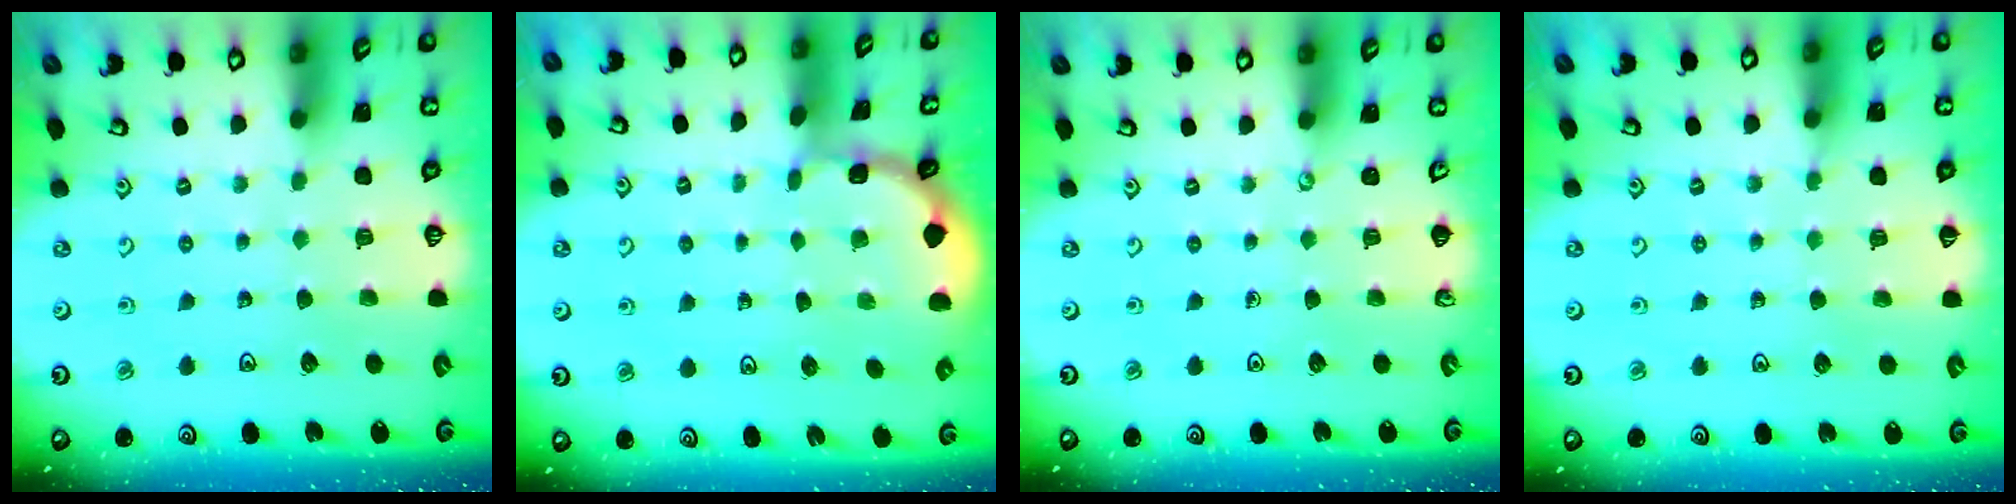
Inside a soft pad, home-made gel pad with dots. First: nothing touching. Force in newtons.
{"total": 1.2, "press": 1.1, "slide": 0.1}
{"total": 0.0}
{"total": 3.4, "press": 3.4, "slide": 0.6}